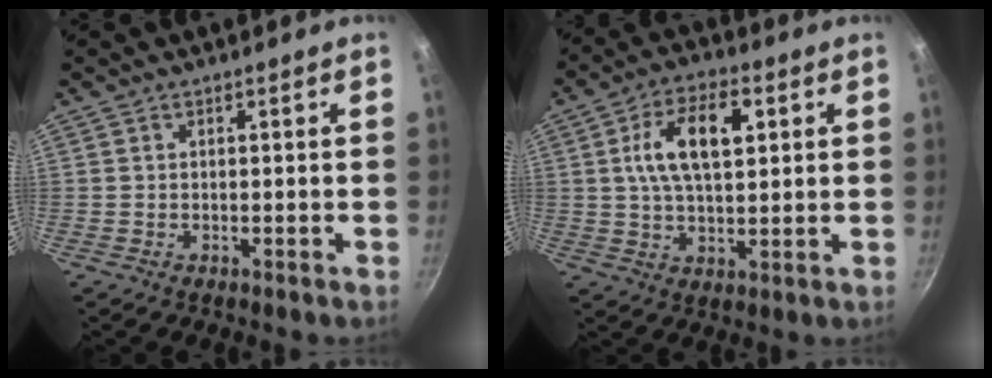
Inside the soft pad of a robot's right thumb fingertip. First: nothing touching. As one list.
[{"total": 12.3, "force": [3.0, 6.1, 10.2], "torque": [-0.175, 0.005, 0.052]}]